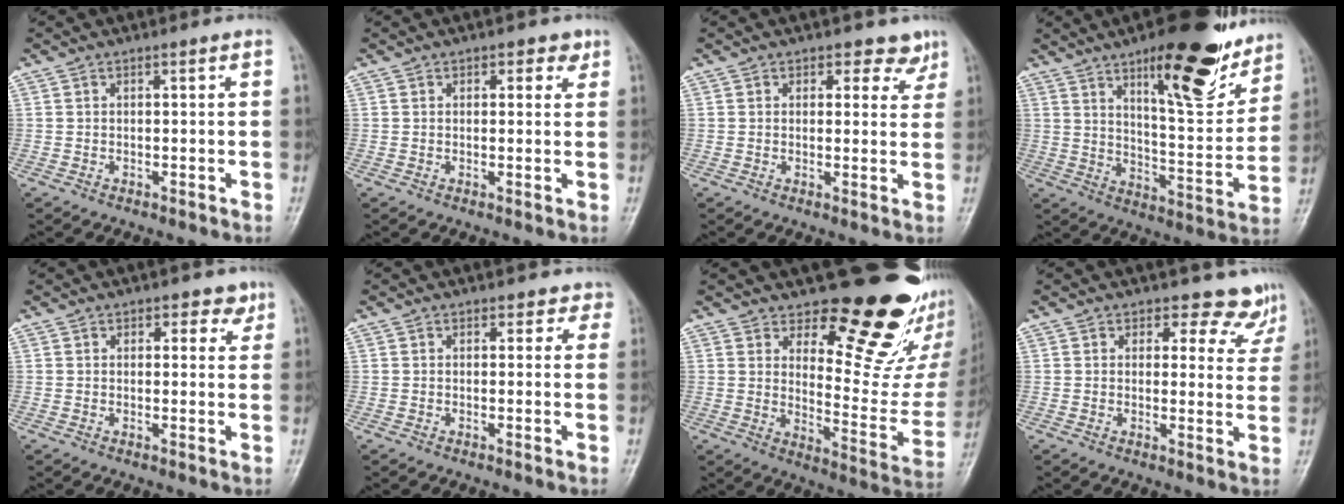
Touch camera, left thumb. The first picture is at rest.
{"total": 2.7, "force": [1.4, 1.8, 1.4], "torque": [0.002, -0.004, 0.013]}
{"total": 4.2, "force": [2.9, 2.9, 1.1], "torque": [0.020, -0.015, 0.030]}
{"total": 20.2, "force": [12.4, 6.3, 14.6], "torque": [-0.160, -0.068, 0.187]}
{"total": 3.3, "force": [1.8, 2.3, 1.5], "torque": [0.009, -0.006, 0.019]}
{"total": 2.1, "force": [1.3, 1.6, 0.2], "torque": [0.021, -0.007, 0.000]}
{"total": 20.6, "force": [14.1, 8.3, 12.5], "torque": [-0.106, -0.126, 0.190]}
{"total": 7.1, "force": [6.0, 3.8, 0.5], "torque": [0.037, -0.038, 0.053]}